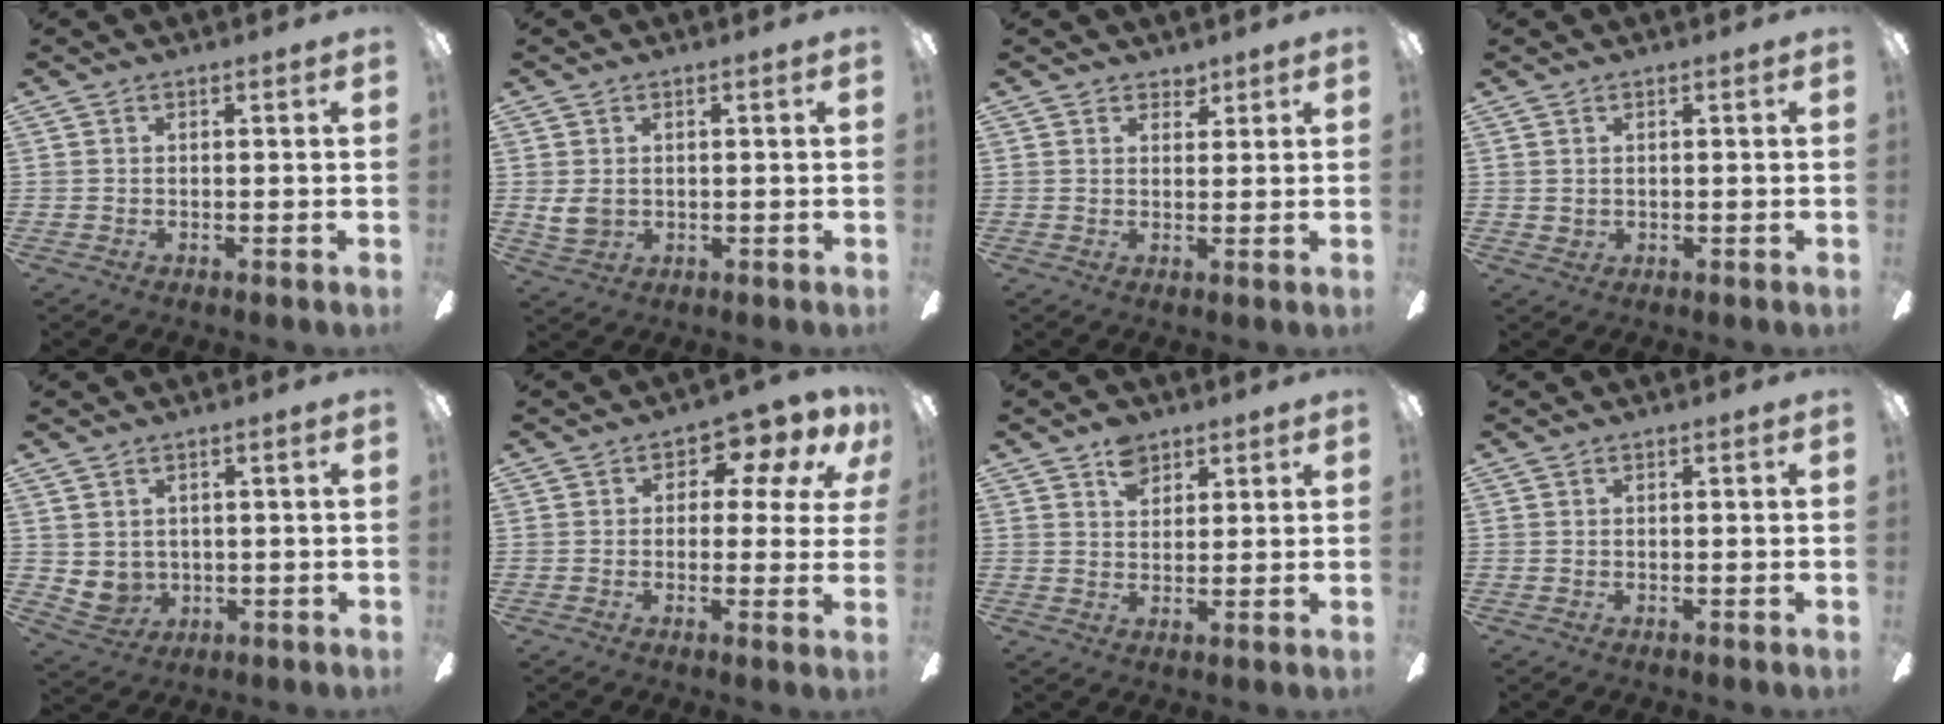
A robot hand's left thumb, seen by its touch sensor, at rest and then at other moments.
{"total": 4.1, "force": [1.1, 3.3, 2.2], "torque": [-0.049, -0.003, 0.019]}
{"total": 3.1, "force": [2.5, 1.9, 0.3], "torque": [0.003, -0.011, 0.044]}
{"total": 1.4, "force": [1.0, 0.9, 0.1], "torque": [-0.003, 0.002, 0.019]}
{"total": 4.4, "force": [2.0, 3.8, 0.9], "torque": [-0.027, -0.010, 0.039]}
{"total": 7.7, "force": [4.0, 4.6, 4.6], "torque": [-0.058, -0.026, 0.067]}
{"total": 8.1, "force": [5.3, 5.3, 3.1], "torque": [-0.041, -0.016, 0.096]}
{"total": 0.0}